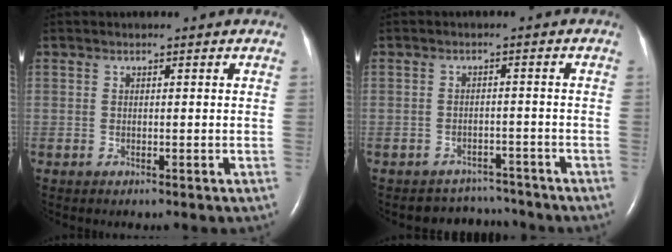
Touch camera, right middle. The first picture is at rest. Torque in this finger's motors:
{"motor_torque": [0.11, -0.17, -0.02, 0.00]}